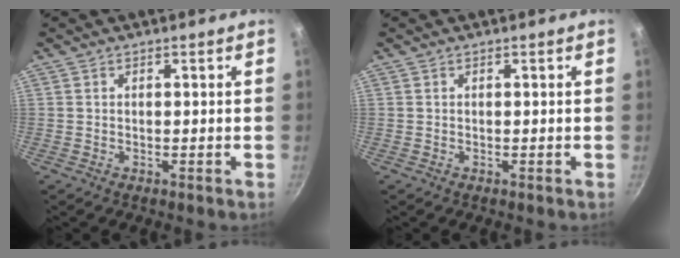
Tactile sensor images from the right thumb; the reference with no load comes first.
{"total": 0.0}